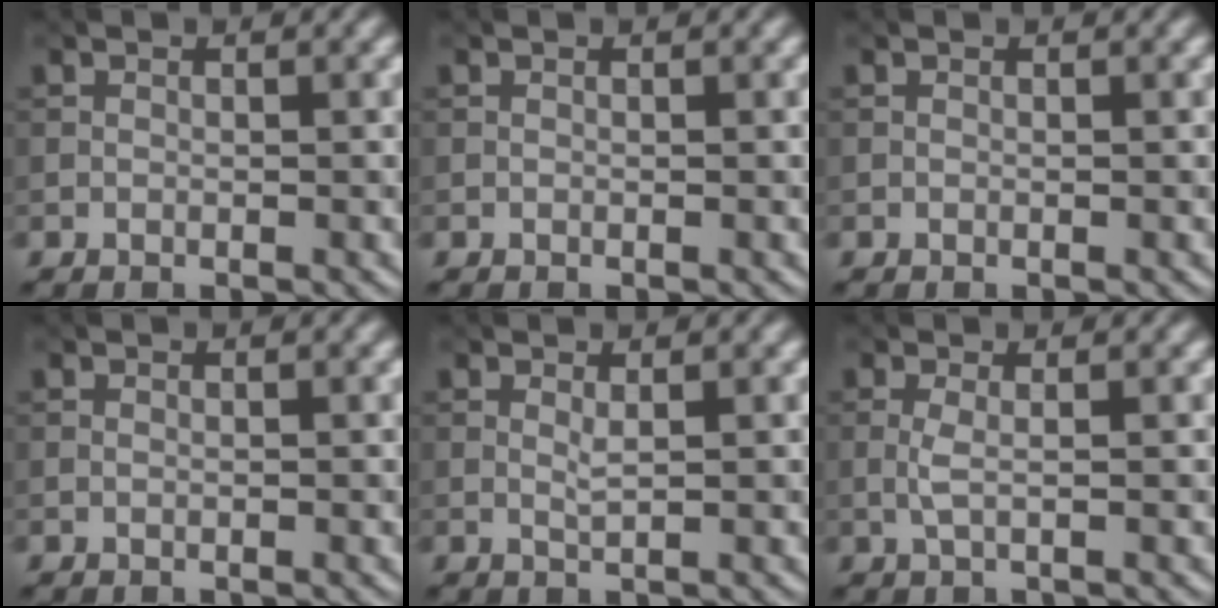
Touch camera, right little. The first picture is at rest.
{"total": 0.0}
{"total": 0.0}
{"total": 0.0}
{"total": 0.8, "force": [0.4, 0.1, 0.7], "torque": [-0.015, -0.002, 0.007]}
{"total": 1.2, "force": [0.0, 0.1, 1.1], "torque": [-0.027, 0.001, -0.002]}